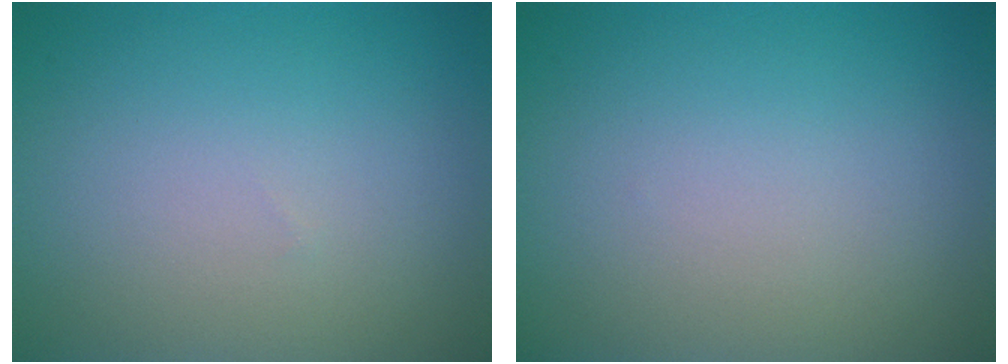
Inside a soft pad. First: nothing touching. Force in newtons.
{"total": 0.0}